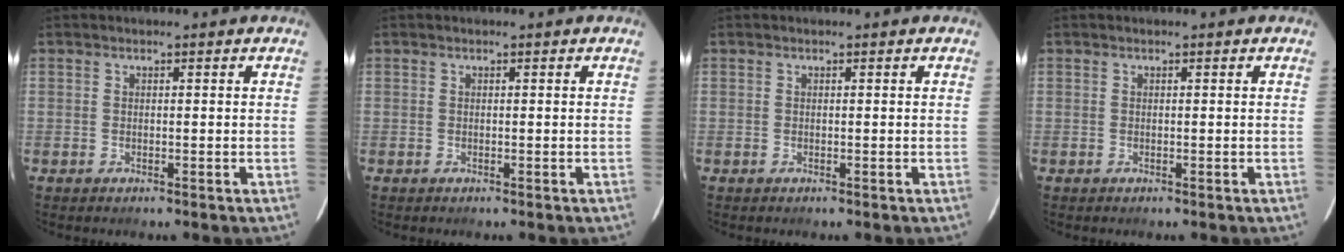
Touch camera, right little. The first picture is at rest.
{"total": 0.0}
{"total": 0.0}
{"total": 0.0}